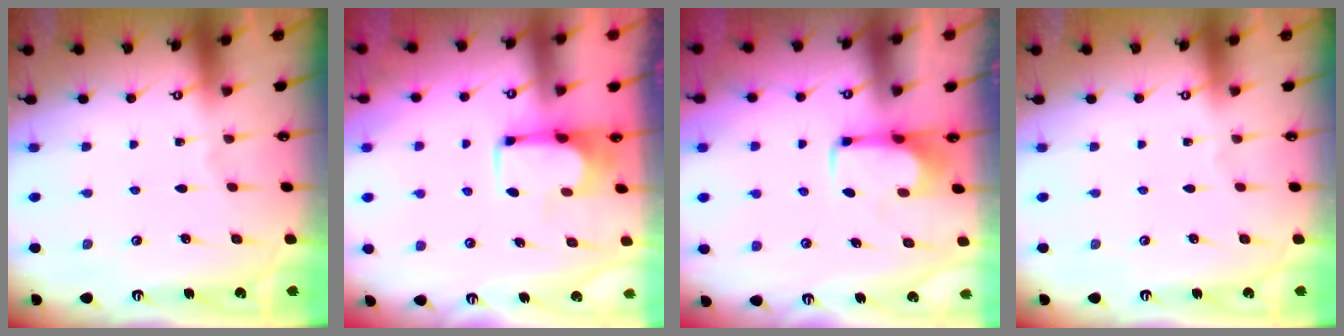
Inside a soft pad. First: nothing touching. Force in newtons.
{"total": 3.7, "press": 3.7, "slide": 0.2}
{"total": 2.1, "press": 2.1, "slide": 0.4}
{"total": 0.0}